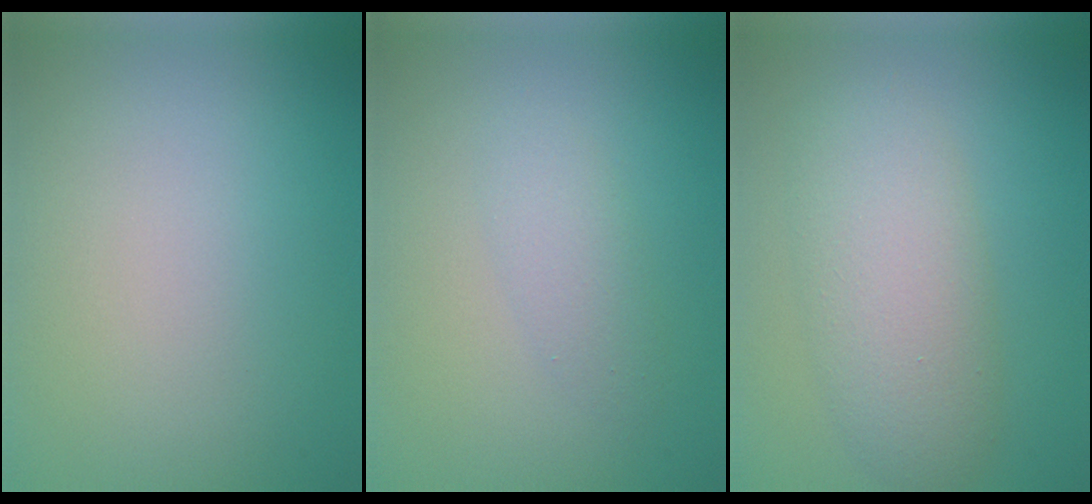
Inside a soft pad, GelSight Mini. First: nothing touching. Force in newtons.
{"total": 1.9, "press": 1.9, "slide": 0.1}
{"total": 5.4, "press": 5.4, "slide": 0.2}